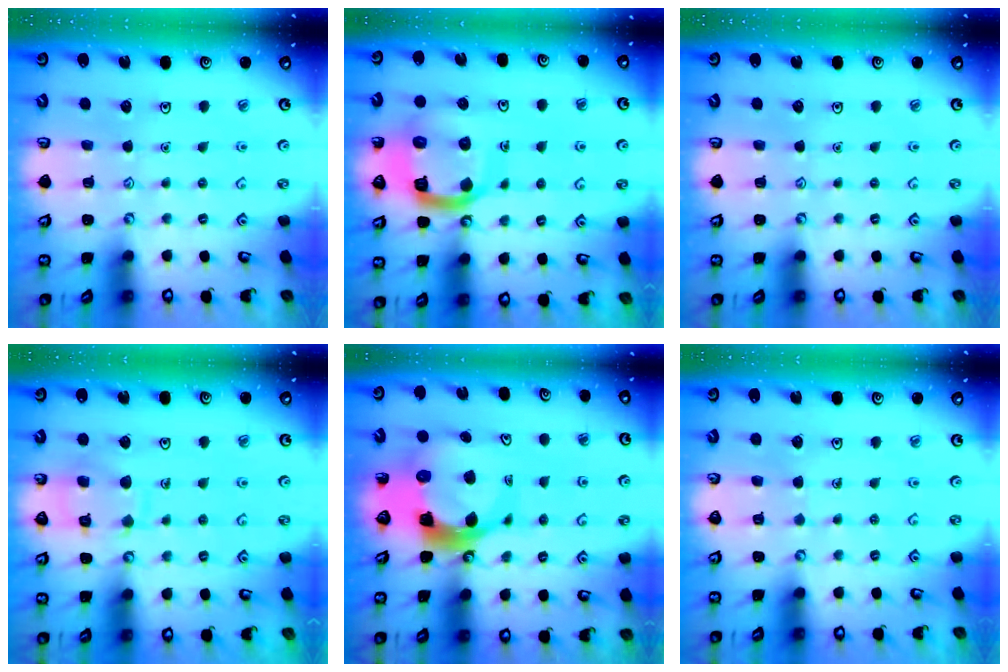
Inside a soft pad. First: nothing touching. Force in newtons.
{"total": 15.8, "press": 15.7, "slide": 1.9}
{"total": 0.0}
{"total": 10.4, "press": 10.3, "slide": 0.8}
{"total": 10.5, "press": 10.4, "slide": 1.3}
{"total": 2.9, "press": 2.9, "slide": 0.2}